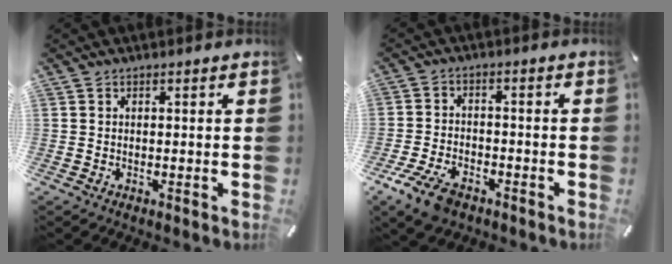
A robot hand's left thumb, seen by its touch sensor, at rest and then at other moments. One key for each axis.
{"total": 7.8, "fx": -4.9, "fy": 4.1, "fz": 4.4, "tx": -0.105, "ty": 0.015, "tz": -0.094}